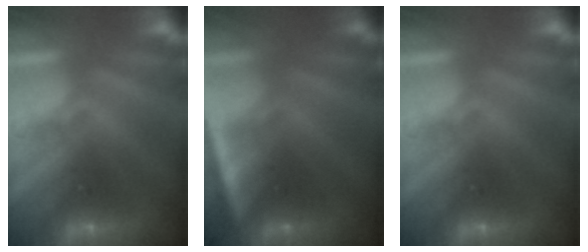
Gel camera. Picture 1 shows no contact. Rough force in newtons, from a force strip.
{"total": 4.6}
{"total": 0.0}